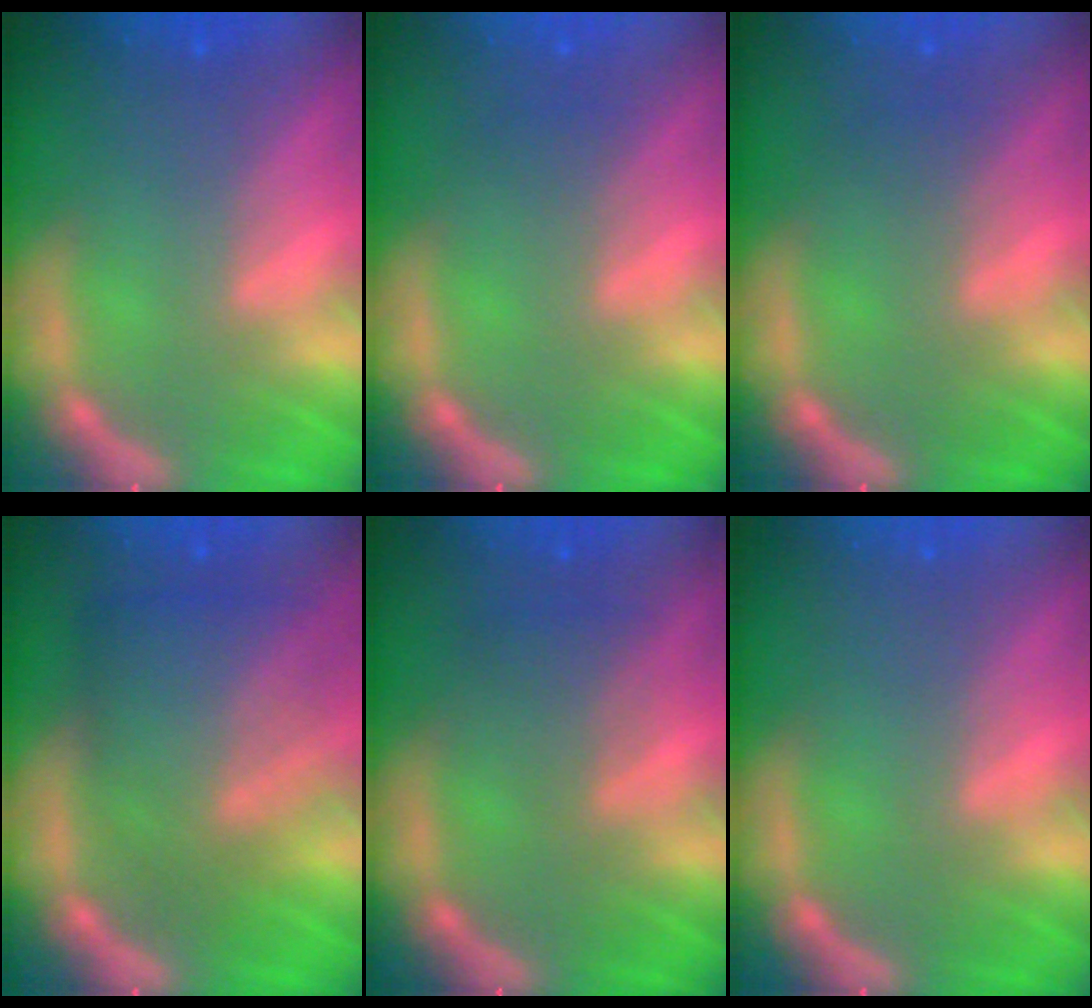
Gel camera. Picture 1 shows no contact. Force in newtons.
{"total": 1.0}
{"total": 1.0}
{"total": 7.6}
{"total": 2.0}
{"total": 0.0}